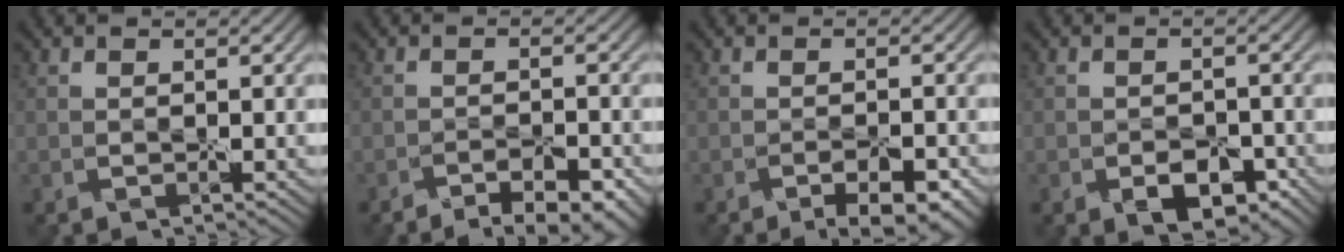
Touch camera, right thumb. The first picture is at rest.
{"total": 5.2, "force": [-4.4, 1.0, 2.6], "torque": [-0.027, 0.013, -0.059]}
{"total": 3.8, "force": [-2.7, 0.8, 2.5], "torque": [-0.025, 0.005, -0.032]}
{"total": 3.7, "force": [-2.2, 2.1, 2.1], "torque": [-0.021, -0.004, -0.030]}